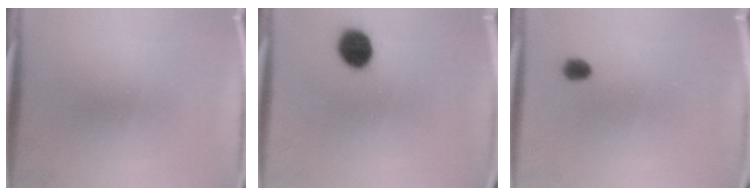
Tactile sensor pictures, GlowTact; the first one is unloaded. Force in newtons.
{"total": 8.7}
{"total": 2.7}